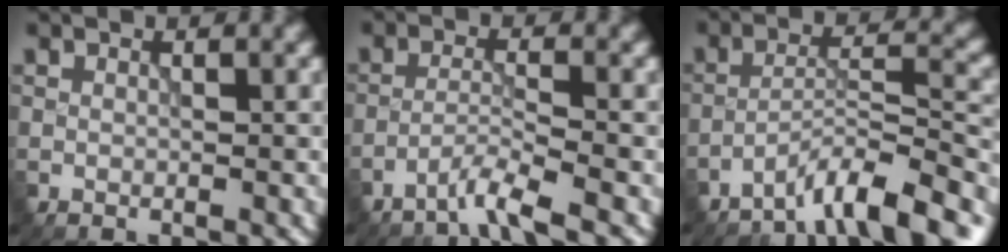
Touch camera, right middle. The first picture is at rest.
{"total": 2.8, "force": [-2.2, -0.1, 1.7], "torque": [-0.025, 0.004, -0.057]}
{"total": 7.7, "force": [-6.2, 1.3, 4.4], "torque": [-0.063, 0.006, -0.108]}